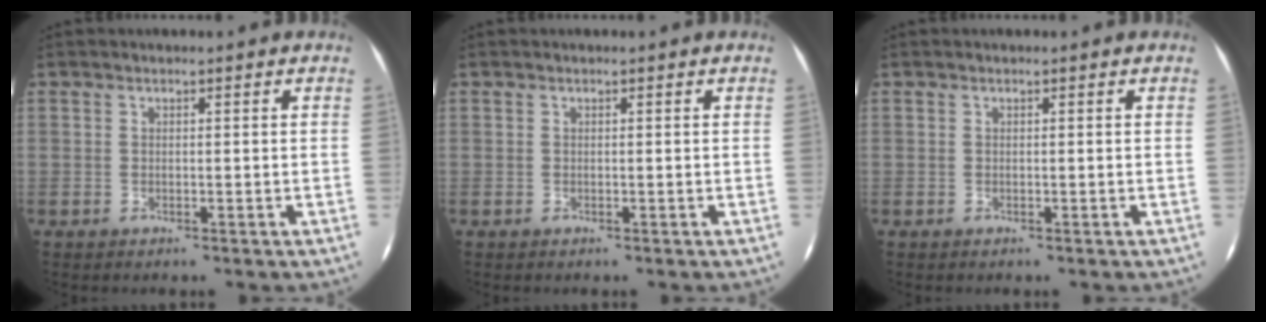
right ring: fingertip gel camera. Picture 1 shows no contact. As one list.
[{"total": 0.0}, {"total": 0.0}]